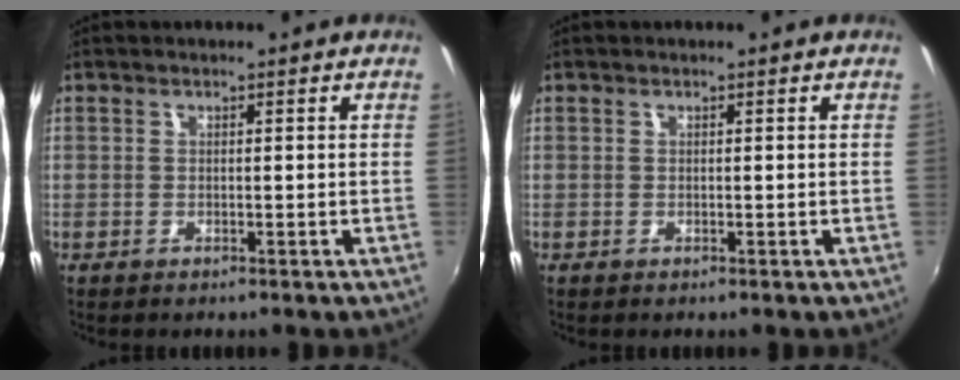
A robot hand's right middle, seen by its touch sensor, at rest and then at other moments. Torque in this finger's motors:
{"motor_torque": [-0.24, -0.17, 0.00, 0.01]}